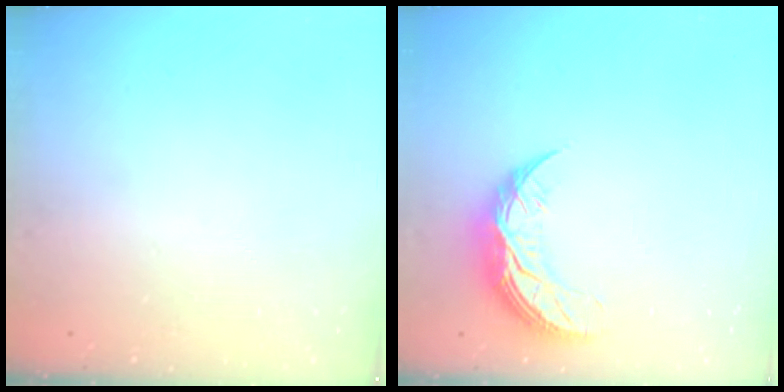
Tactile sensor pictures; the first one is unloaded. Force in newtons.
{"total": 9.7, "press": 9.7, "slide": 0.5}